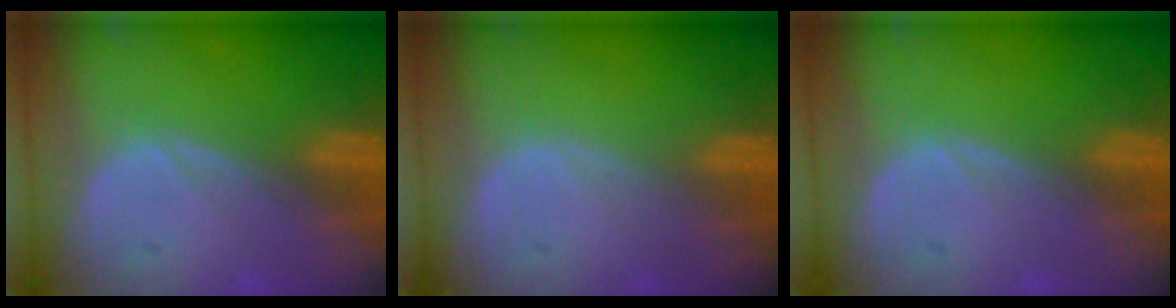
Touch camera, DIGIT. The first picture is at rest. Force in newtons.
{"total": 0.0}
{"total": 0.0}